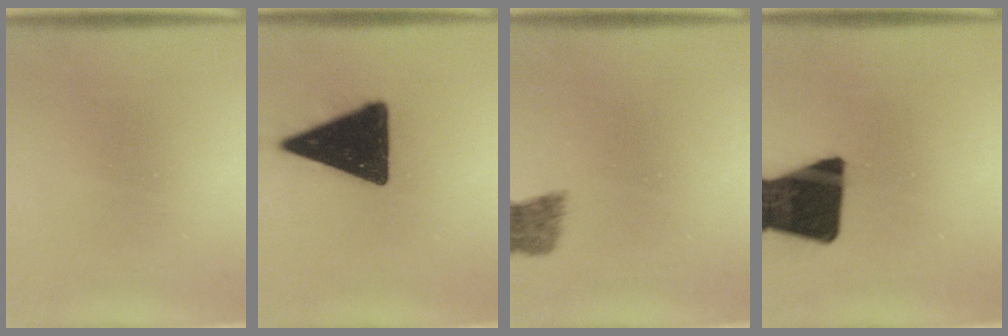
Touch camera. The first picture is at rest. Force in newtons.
{"total": 17.1}
{"total": 2.3}
{"total": 19.9}